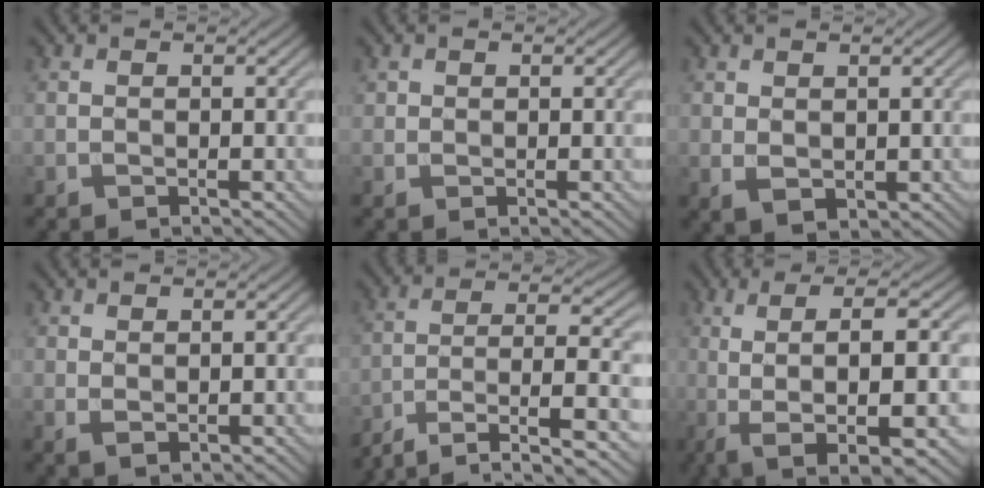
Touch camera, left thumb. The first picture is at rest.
{"total": 0.7, "force": [0.4, 0.6, 0.2], "torque": [-0.003, -0.003, 0.009]}
{"total": 2.0, "force": [0.5, 1.4, 1.4], "torque": [-0.031, -0.008, 0.017]}
{"total": 1.4, "force": [0.6, 0.8, 1.1], "torque": [-0.024, -0.005, 0.017]}
{"total": 8.9, "force": [-5.8, 2.6, 6.2], "torque": [-0.112, -0.007, -0.106]}
{"total": 10.1, "force": [-1.0, 2.2, 9.8], "torque": [-0.161, 0.013, -0.016]}